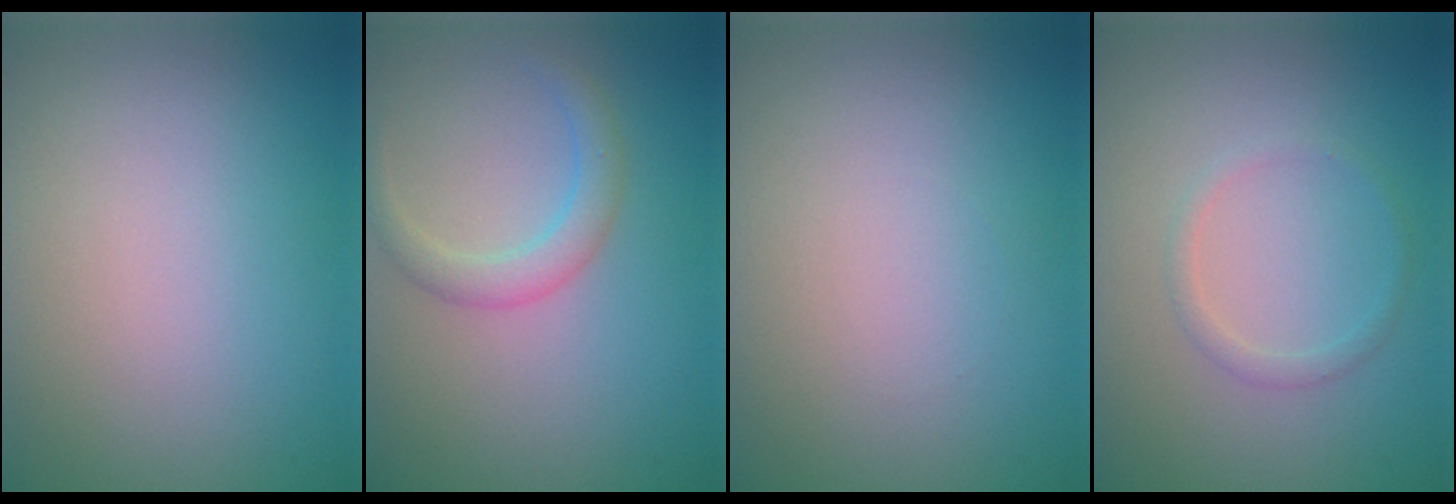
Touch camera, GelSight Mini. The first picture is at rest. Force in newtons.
{"total": 2.3, "press": 2.3, "slide": 0.0}
{"total": 0.0}
{"total": 1.2, "press": 1.2, "slide": 0.0}